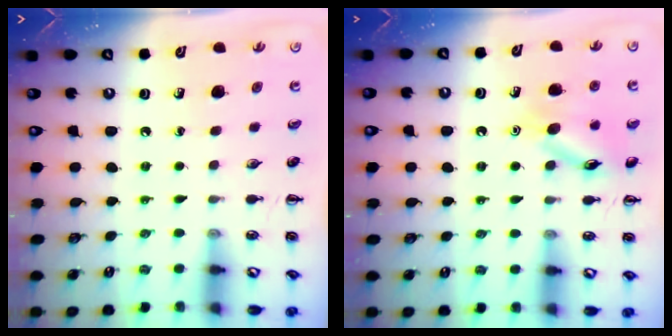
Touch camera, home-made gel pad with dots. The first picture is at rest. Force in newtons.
{"total": 11.8, "press": 11.7, "slide": 0.6}